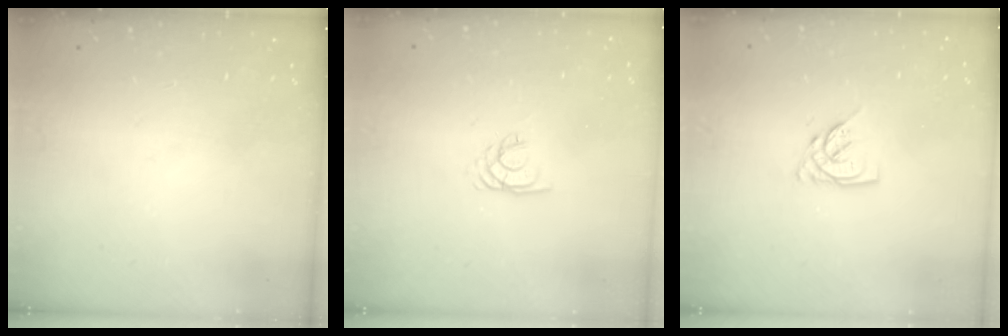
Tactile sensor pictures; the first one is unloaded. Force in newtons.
{"total": 2.2, "press": 2.2, "slide": 0.3}
{"total": 5.6, "press": 5.6, "slide": 0.5}